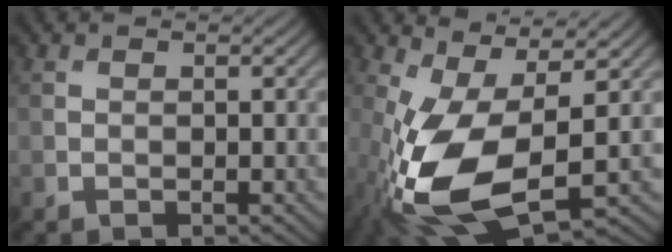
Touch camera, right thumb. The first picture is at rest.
{"total": 14.0, "force": [-2.7, 6.2, 12.2], "torque": [-0.285, -0.020, -0.045]}